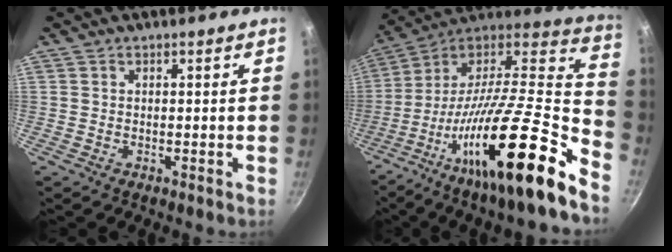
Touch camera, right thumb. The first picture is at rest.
{"total": 31.8, "force": [-16.1, 5.9, 26.9], "torque": [-0.358, 0.055, -0.286]}